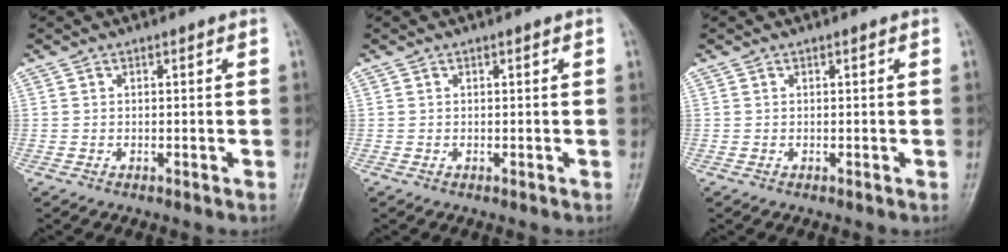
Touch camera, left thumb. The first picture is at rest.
{"total": 0.0}
{"total": 0.0}